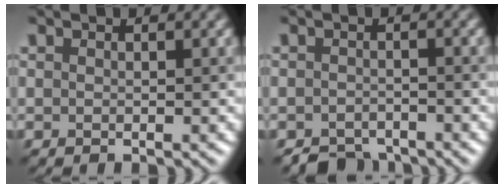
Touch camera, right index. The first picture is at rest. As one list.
[{"total": 2.8, "force": [-2.6, 0.9, 0.4], "torque": [0.000, 0.001, -0.049]}]